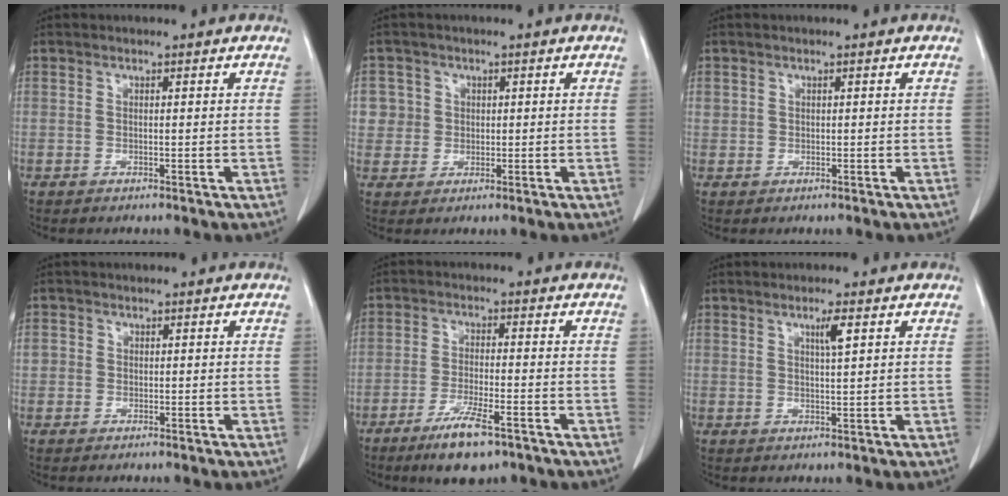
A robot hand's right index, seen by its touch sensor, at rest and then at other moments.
{"total": 4.3, "force": [0.9, 4.2, -0.1], "torque": [0.019, 0.008, 0.018]}
{"total": 0.9, "force": [0.3, 0.8, 0.1], "torque": [0.009, 0.007, 0.004]}
{"total": 1.4, "force": [0.0, 1.3, 0.2], "torque": [0.005, 0.005, -0.001]}
{"total": 7.5, "force": [-4.9, 1.3, 5.6], "torque": [-0.105, -0.014, -0.081]}
{"total": 2.6, "force": [1.2, 0.0, 2.3], "torque": [-0.042, -0.003, 0.021]}